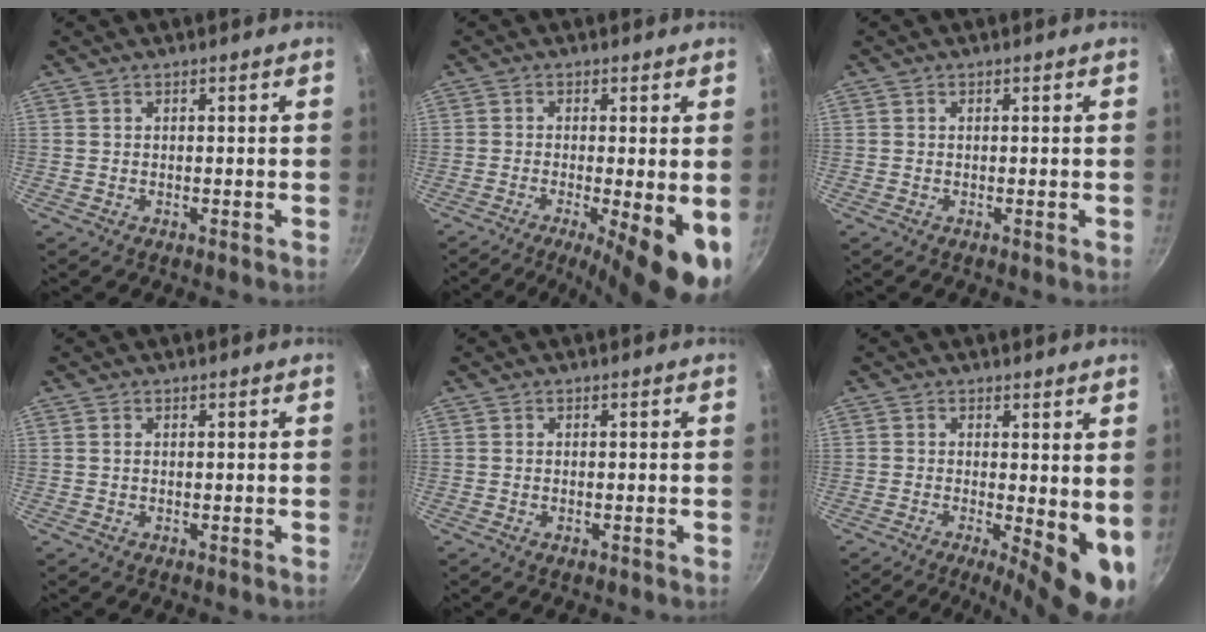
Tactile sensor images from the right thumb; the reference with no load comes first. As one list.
[{"total": 12.5, "force": [-4.0, 3.2, 11.4], "torque": [-0.157, -0.004, -0.058]}, {"total": 0.0}, {"total": 0.5, "force": [0.1, 0.3, 0.3], "torque": [-0.008, 0.001, 0.002]}, {"total": 0.8, "force": [-0.2, 0.4, 0.7], "torque": [-0.011, 0.001, -0.005]}, {"total": 10.9, "force": [-1.3, 4.0, 10.0], "torque": [-0.114, -0.012, -0.011]}]